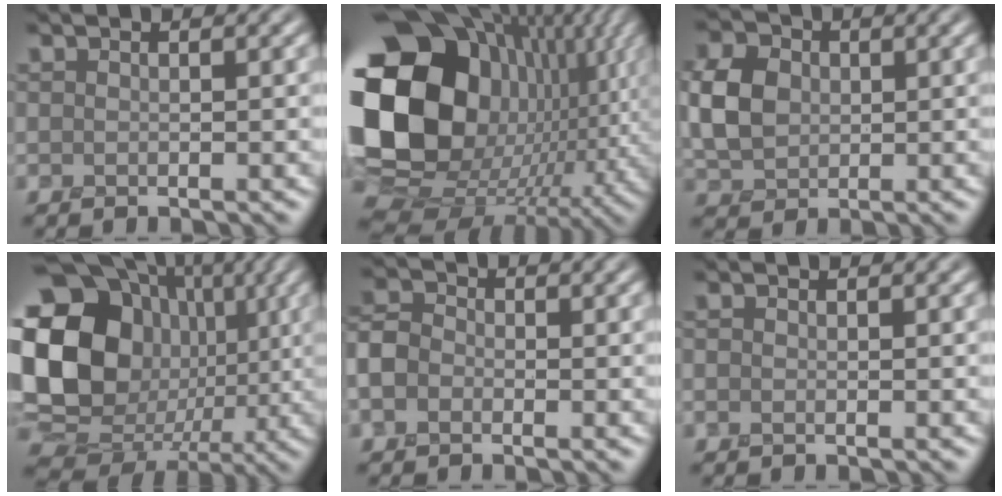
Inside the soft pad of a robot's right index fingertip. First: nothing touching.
{"total": 21.6, "force": [2.0, 15.7, 14.7], "torque": [-0.326, -0.047, 0.067]}
{"total": 5.5, "force": [0.3, 4.2, 3.5], "torque": [-0.093, 0.010, 0.005]}
{"total": 19.3, "force": [1.9, 15.8, 11.0], "torque": [-0.229, 0.010, 0.033]}
{"total": 3.5, "force": [-1.3, 2.8, 1.7], "torque": [-0.031, 0.005, -0.034]}
{"total": 0.0}